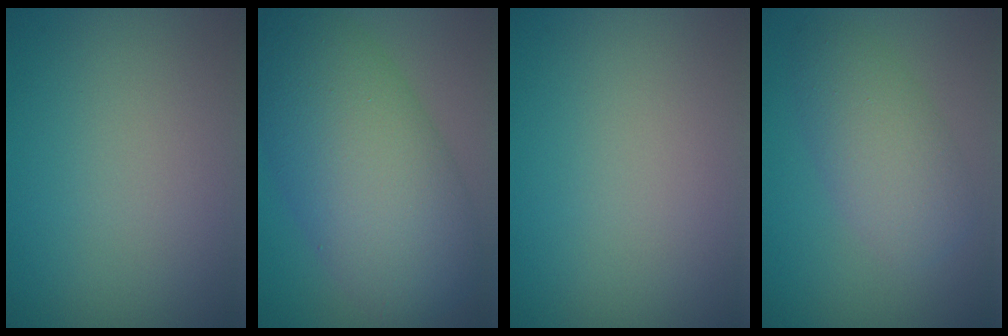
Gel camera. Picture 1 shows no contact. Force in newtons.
{"total": 11.4, "press": 11.4, "slide": 0.1}
{"total": 0.0}
{"total": 4.3, "press": 4.3, "slide": 0.2}